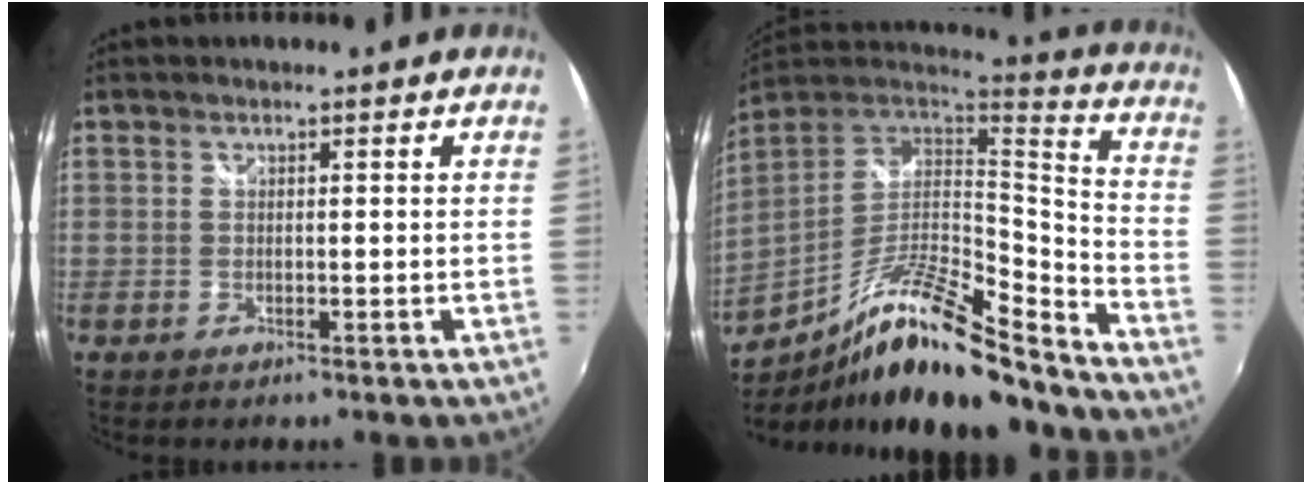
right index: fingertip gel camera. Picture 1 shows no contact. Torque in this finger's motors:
{"motor_torque": [0.24, -0.78, 0.69, 0.17]}